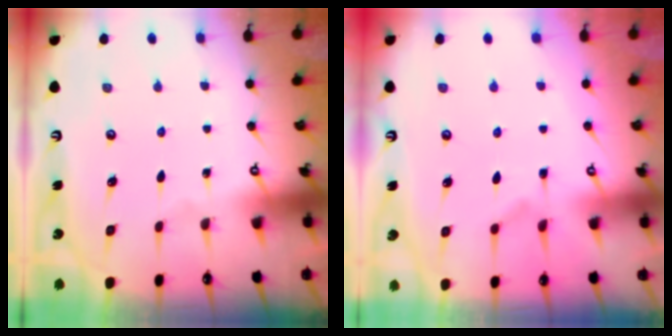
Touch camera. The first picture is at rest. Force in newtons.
{"total": 1.1, "press": 0.3, "slide": 1.0}